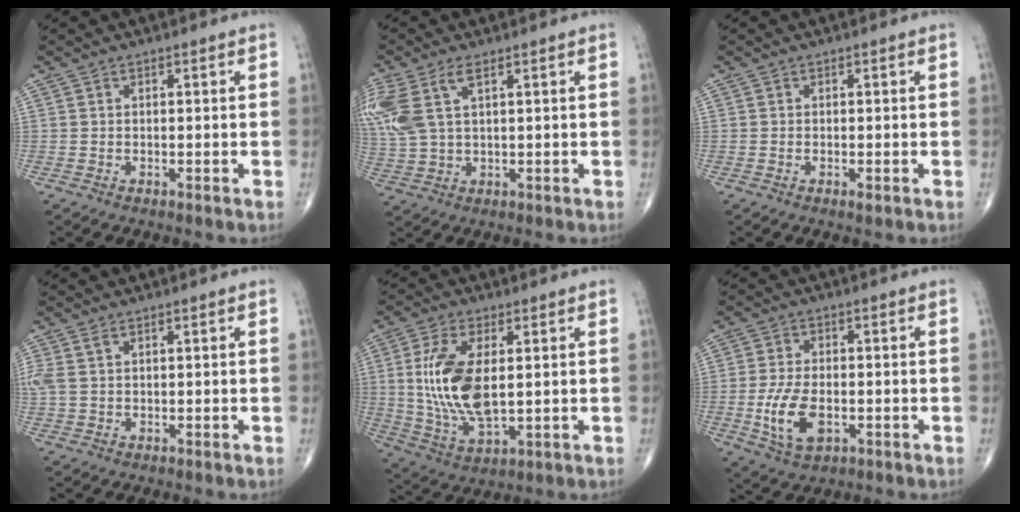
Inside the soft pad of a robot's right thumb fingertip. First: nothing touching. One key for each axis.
{"total": 11.3, "fx": 4.1, "fy": 5.4, "fz": 9.0, "tx": -0.240, "ty": 0.006, "tz": 0.091}
{"total": 0.7, "fx": -0.2, "fy": 0.2, "fz": 0.6, "tx": -0.011, "ty": -0.003, "tz": -0.004}
{"total": 3.1, "fx": 1.2, "fy": 1.6, "fz": 2.4, "tx": -0.084, "ty": 0.015, "tz": 0.032}
{"total": 14.2, "fx": 1.5, "fy": 6.6, "fz": 12.4, "tx": -0.257, "ty": -0.014, "tz": 0.039}
{"total": 8.6, "fx": -2.1, "fy": 4.6, "fz": 7.0, "tx": -0.137, "ty": -0.003, "tz": -0.034}